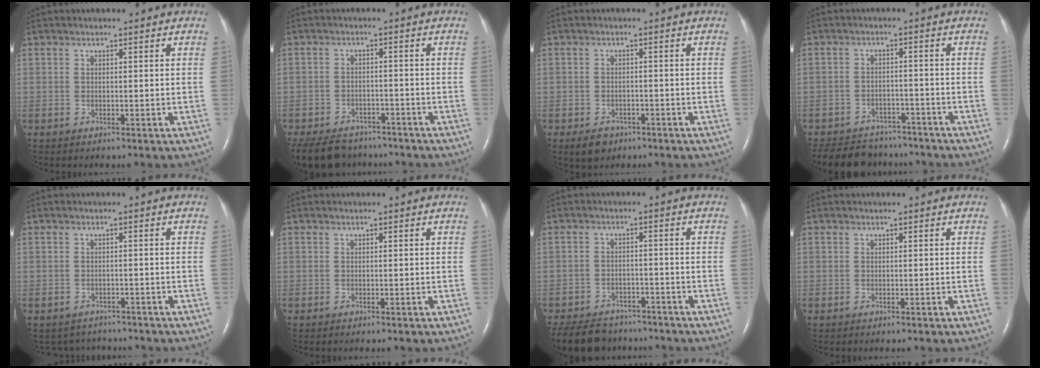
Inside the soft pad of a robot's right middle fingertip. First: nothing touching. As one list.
[{"total": 12.2, "force": [-9.9, 5.8, 4.0], "torque": [-0.094, -0.008, -0.135]}, {"total": 3.3, "force": [-2.1, 2.2, 1.2], "torque": [-0.026, 0.000, -0.026]}, {"total": 11.9, "force": [-10.4, 4.8, 3.0], "torque": [-0.061, 0.001, -0.141]}, {"total": 4.5, "force": [-4.2, 1.7, -0.3], "torque": [0.001, 0.004, -0.053]}, {"total": 0.0}, {"total": 11.6, "force": [-9.8, 5.1, 3.6], "torque": [-0.076, -0.005, -0.136]}, {"total": 0.0}]